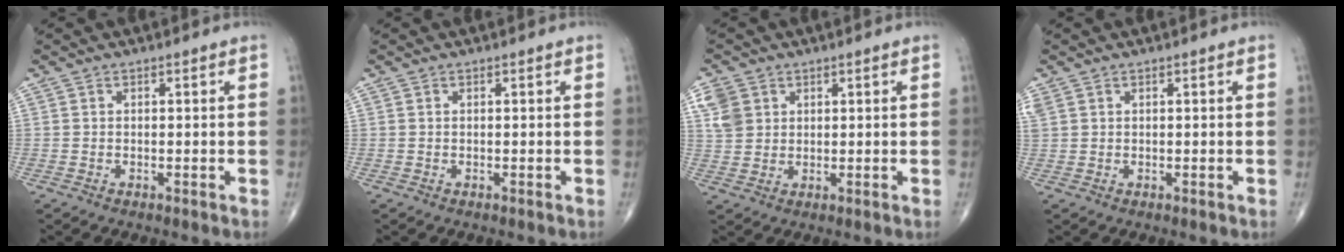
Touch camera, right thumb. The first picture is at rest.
{"total": 0.0}
{"total": 5.3, "force": [2.2, 4.3, 2.2], "torque": [-0.031, -0.003, 0.047]}
{"total": 2.3, "force": [1.1, 1.7, 1.1], "torque": [-0.037, 0.015, 0.031]}